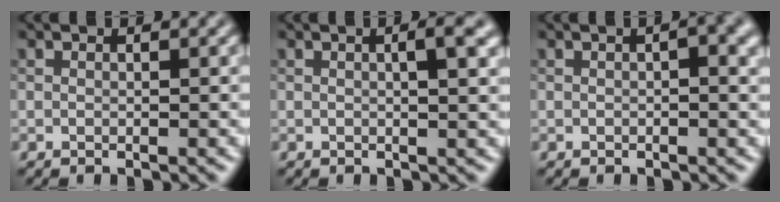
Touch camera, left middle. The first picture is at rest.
{"total": 2.8, "force": [0.7, 0.7, 2.7], "torque": [-0.032, 0.006, 0.008]}
{"total": 2.5, "force": [0.4, 0.5, 2.4], "torque": [-0.032, 0.006, 0.004]}